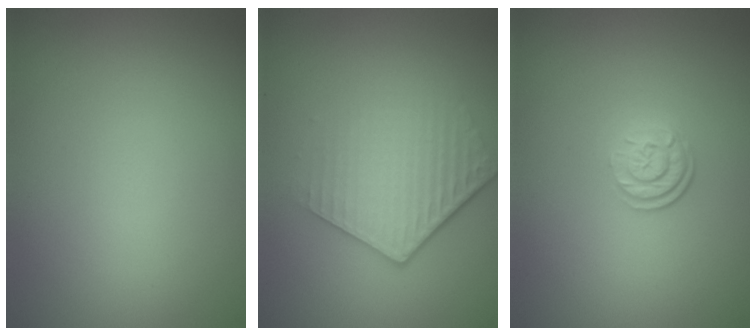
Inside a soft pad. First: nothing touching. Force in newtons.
{"total": 4.4, "press": 3.1, "slide": 3.1}
{"total": 2.5, "press": 1.9, "slide": 1.6}